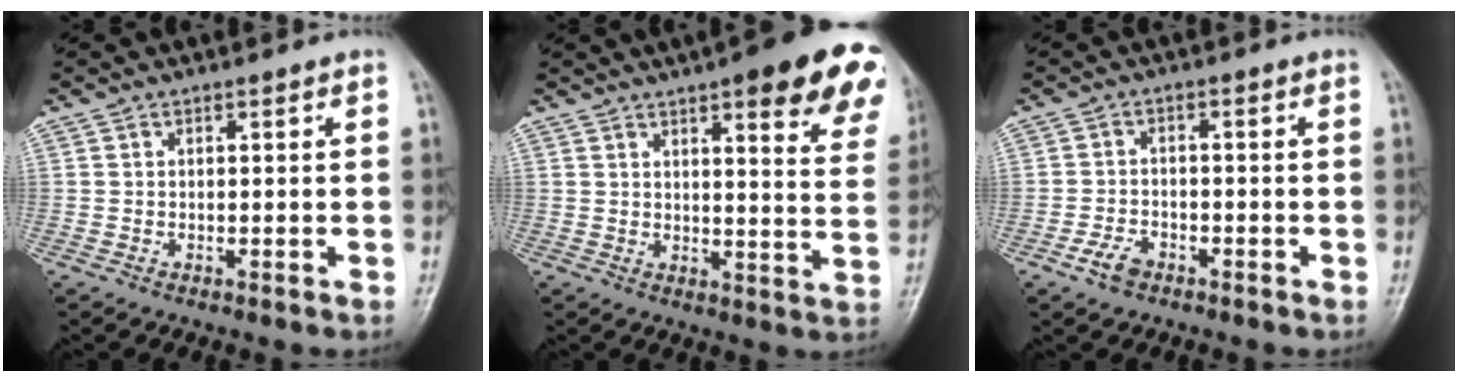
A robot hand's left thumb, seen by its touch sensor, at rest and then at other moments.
{"total": 19.2, "force": [11.4, 5.3, 14.5], "torque": [-0.147, -0.036, 0.125]}
{"total": 3.8, "force": [-2.4, 2.3, 1.9], "torque": [-0.033, 0.013, -0.044]}